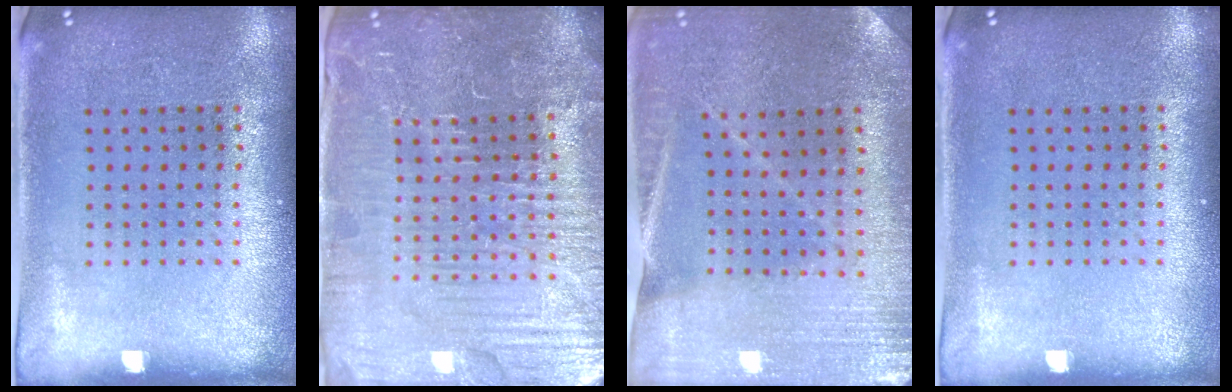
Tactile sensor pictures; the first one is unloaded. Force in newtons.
{"total": 5.6, "press": 5.2, "slide": 2.3}
{"total": 0.9, "press": 0.9, "slide": 0.1}
{"total": 0.0}